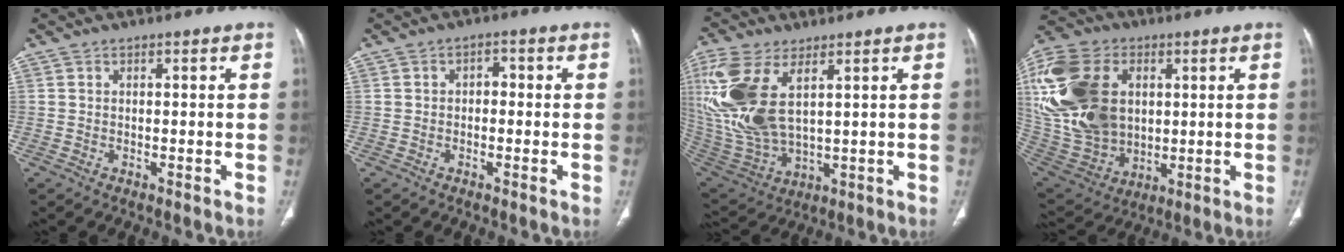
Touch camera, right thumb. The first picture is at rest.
{"total": 2.0, "force": [-0.3, 1.4, 1.4], "torque": [-0.007, 0.010, -0.013]}
{"total": 19.3, "force": [5.7, 9.6, 15.7], "torque": [-0.366, -0.023, 0.123]}
{"total": 29.2, "force": [5.7, 20.3, 20.2], "torque": [-0.448, 0.011, 0.124]}